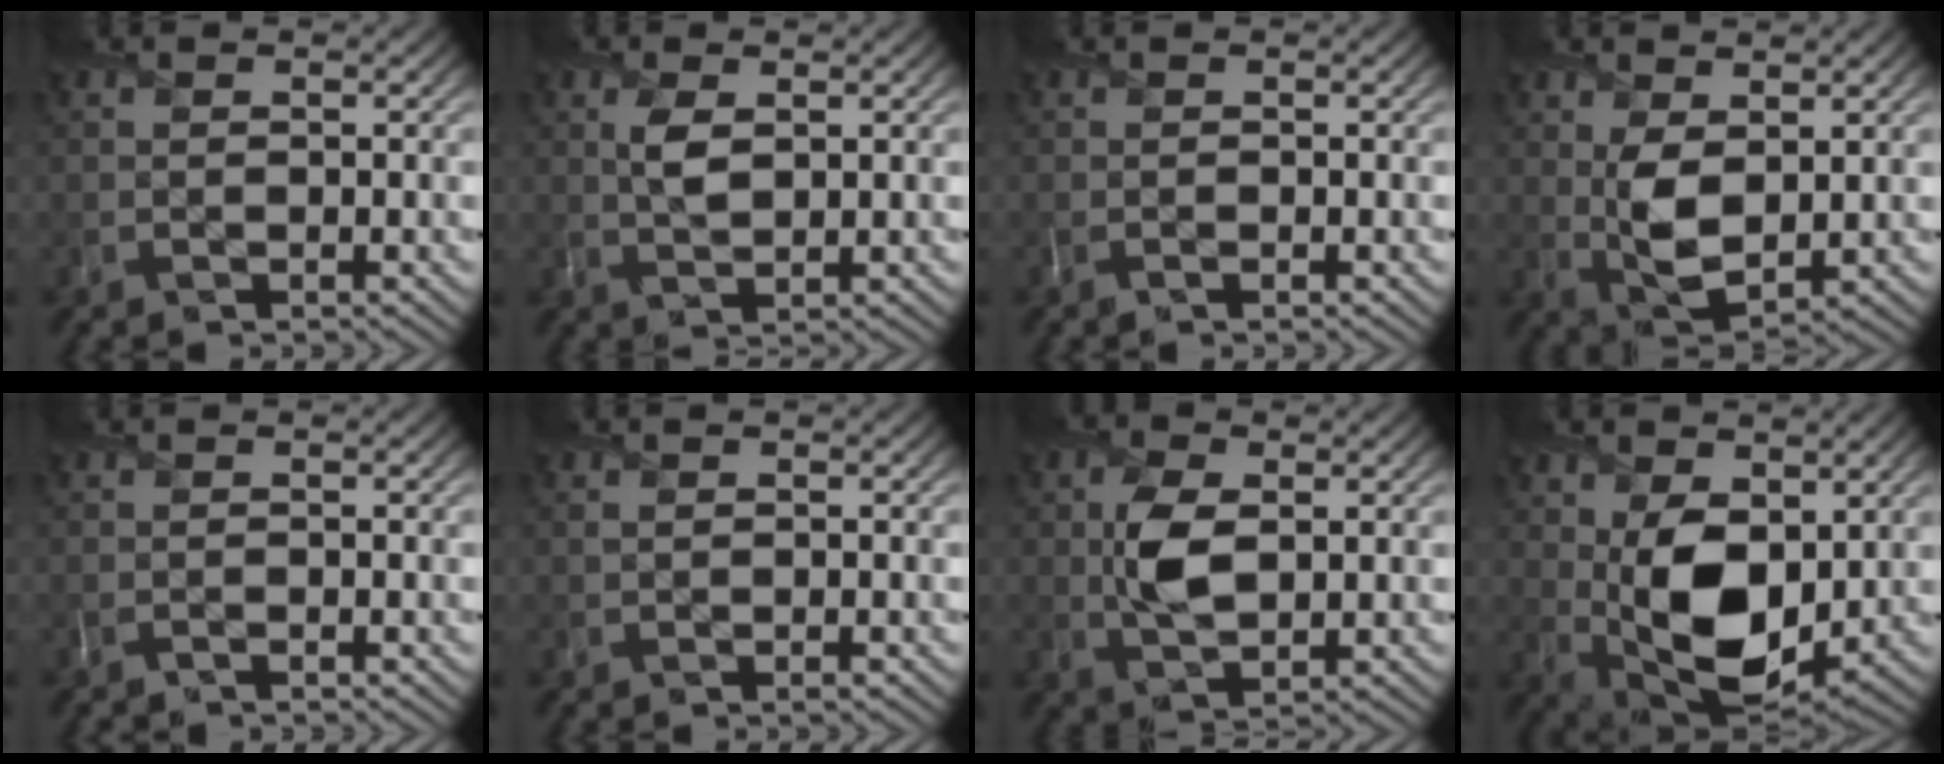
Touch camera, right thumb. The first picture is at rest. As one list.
[{"total": 2.8, "force": [0.9, 1.5, 2.2], "torque": [-0.053, -0.003, 0.021]}, {"total": 0.6, "force": [-0.5, 0.2, 0.3], "torque": [-0.010, -0.004, -0.010]}, {"total": 5.5, "force": [1.2, 3.3, 4.2], "torque": [-0.099, -0.007, 0.029]}, {"total": 0.8, "force": [-0.8, 0.2, 0.0], "torque": [-0.003, -0.006, -0.018]}, {"total": 0.6, "force": [0.1, 0.3, 0.5], "torque": [-0.010, -0.002, 0.001]}, {"total": 4.6, "force": [1.0, 2.7, 3.6], "torque": [-0.080, 0.001, 0.021]}, {"total": 10.8, "force": [1.2, 6.8, 8.2], "torque": [-0.179, -0.016, 0.026]}]